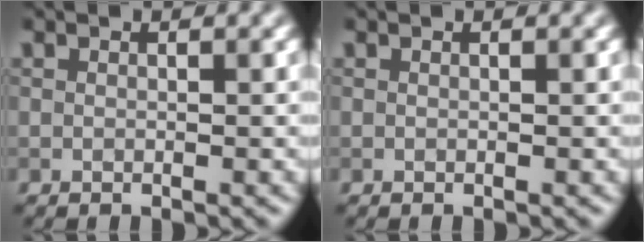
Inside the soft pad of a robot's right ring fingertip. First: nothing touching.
{"total": 0.0}